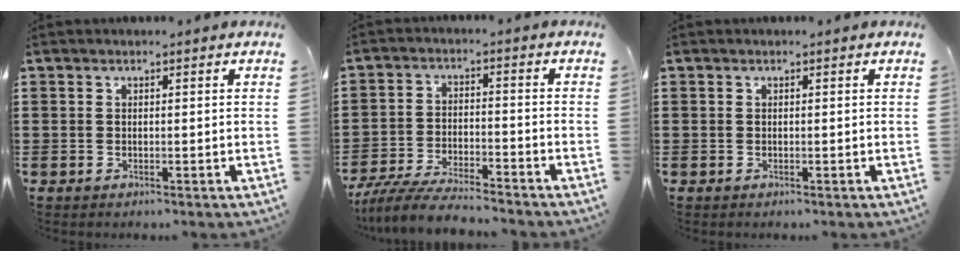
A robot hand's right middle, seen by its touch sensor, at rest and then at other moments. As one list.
[{"total": 6.8, "force": [-6.4, 0.6, 2.3], "torque": [-0.051, -0.001, -0.123]}, {"total": 0.0}]